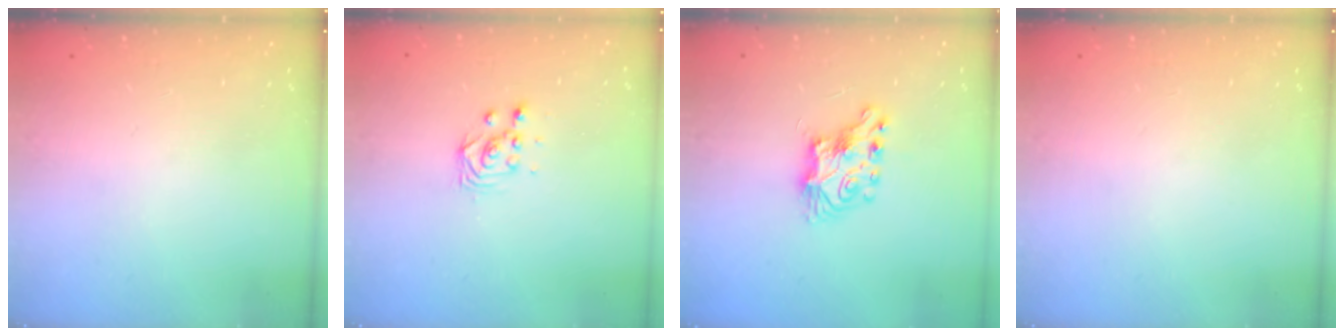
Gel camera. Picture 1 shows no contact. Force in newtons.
{"total": 2.9, "press": 2.9, "slide": 0.4}
{"total": 8.2, "press": 8.1, "slide": 0.8}
{"total": 0.0}